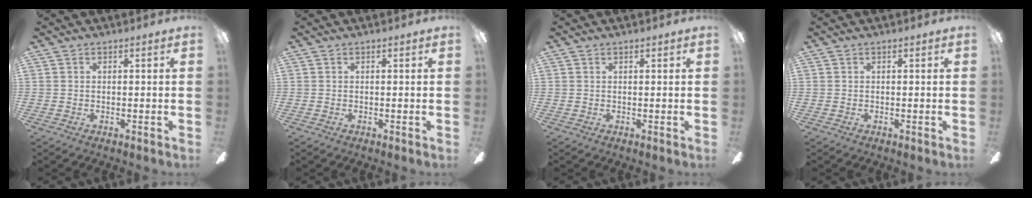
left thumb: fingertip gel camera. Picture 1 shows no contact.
{"total": 0.0}
{"total": 0.6, "force": [0.4, 0.1, 0.3], "torque": [-0.008, 0.002, 0.007]}
{"total": 0.0}